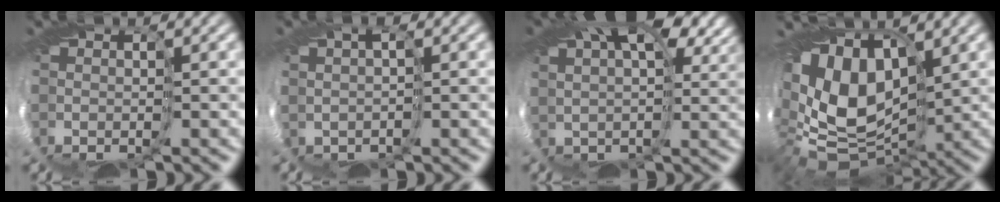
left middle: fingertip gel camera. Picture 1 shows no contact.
{"total": 0.6, "force": [0.4, -0.4, -0.1], "torque": [0.002, 0.010, 0.008]}
{"total": 11.5, "force": [6.5, 5.3, 7.8], "torque": [-0.115, 0.042, 0.085]}
{"total": 10.9, "force": [1.1, 7.8, 7.5], "torque": [-0.159, -0.014, 0.037]}